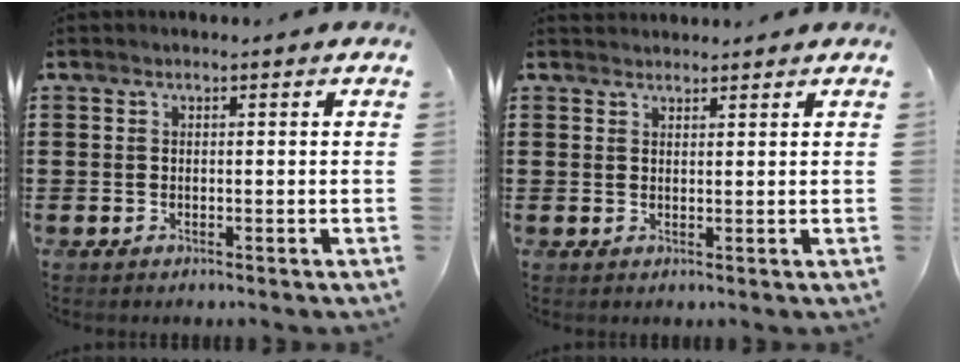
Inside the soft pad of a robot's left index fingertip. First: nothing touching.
{"total": 1.4, "force": [1.4, 0.3, -0.1], "torque": [-0.002, 0.002, 0.028]}